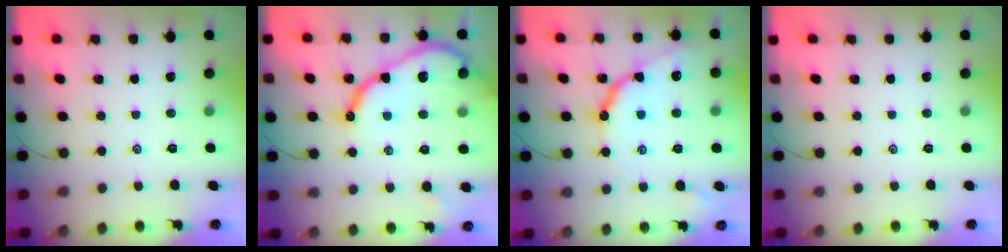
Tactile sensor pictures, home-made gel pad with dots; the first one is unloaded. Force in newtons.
{"total": 15.1, "press": 15.1, "slide": 1.6}
{"total": 10.3, "press": 10.2, "slide": 0.9}
{"total": 0.0}